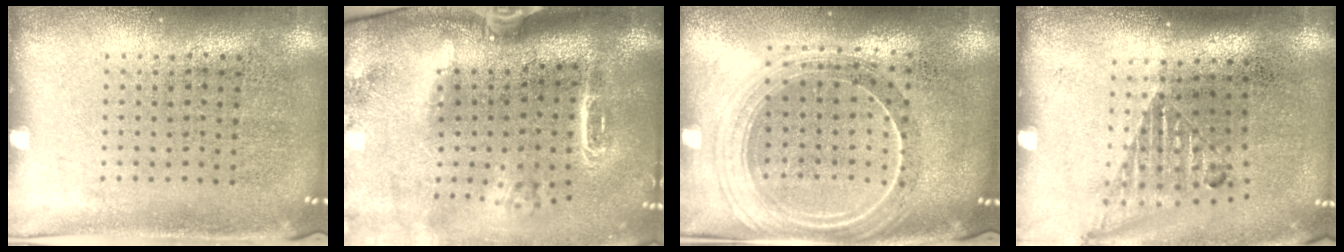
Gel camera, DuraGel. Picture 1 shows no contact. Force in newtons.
{"total": 2.6, "press": 1.9, "slide": 1.7}
{"total": 2.3, "press": 2.0, "slide": 1.2}
{"total": 1.2, "press": 1.0, "slide": 0.6}